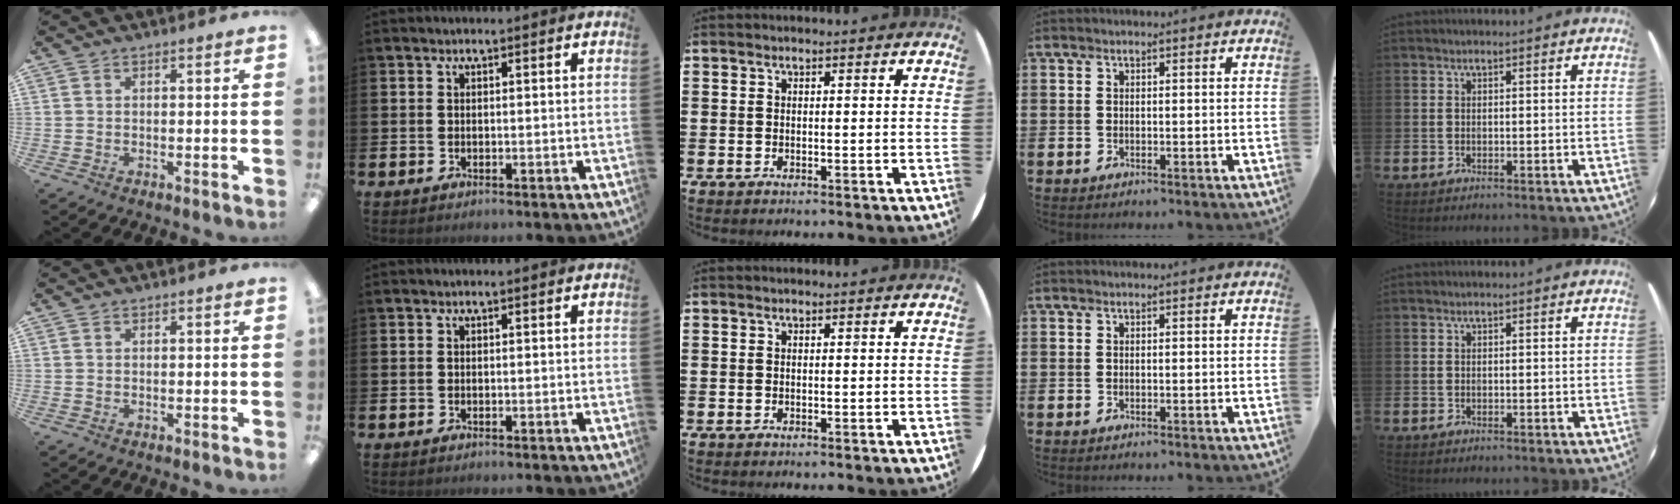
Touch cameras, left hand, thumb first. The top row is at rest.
{}